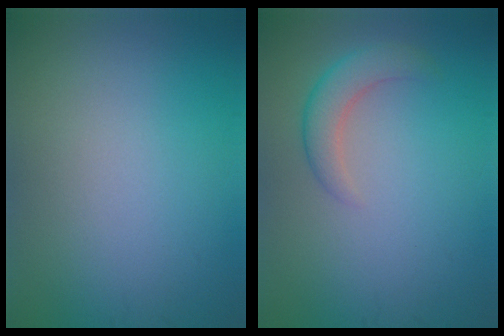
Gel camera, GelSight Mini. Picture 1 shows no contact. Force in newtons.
{"total": 2.7, "press": 2.7, "slide": 0.2}